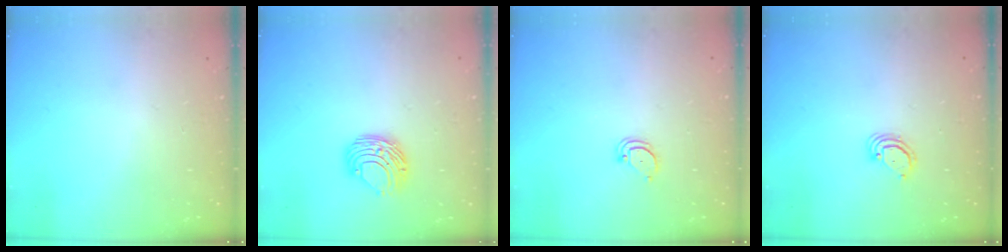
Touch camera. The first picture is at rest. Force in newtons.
{"total": 8.7, "press": 8.6, "slide": 0.7}
{"total": 2.7, "press": 2.7, "slide": 0.2}
{"total": 2.9, "press": 2.9, "slide": 0.3}